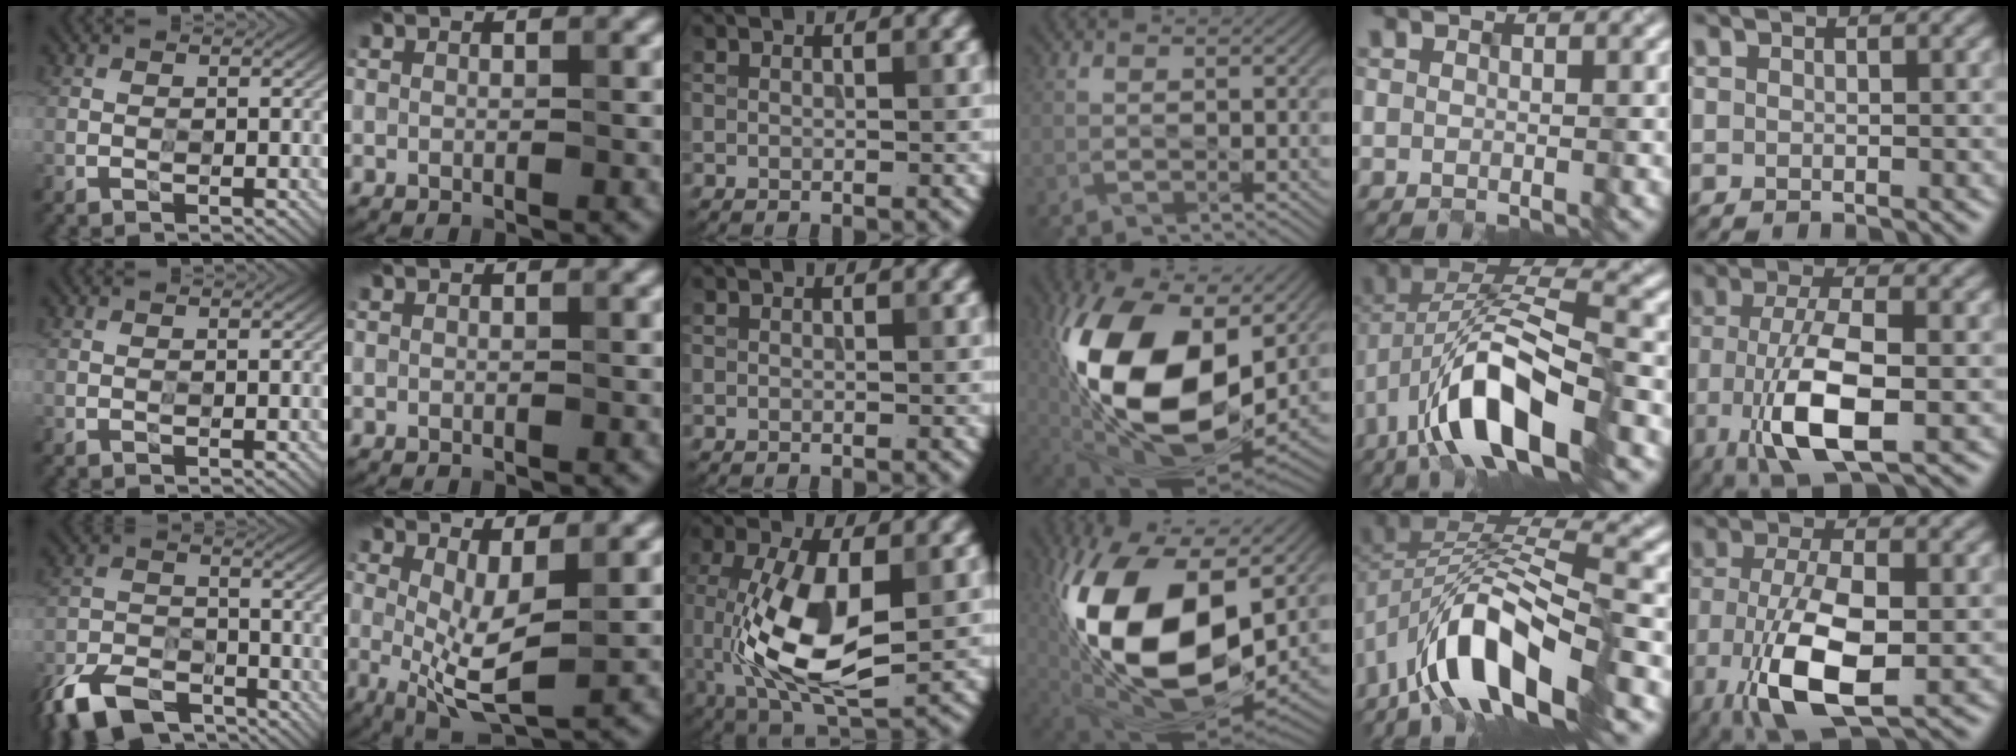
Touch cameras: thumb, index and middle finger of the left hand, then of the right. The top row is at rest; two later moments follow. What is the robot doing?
{"motion": "insert", "object": "pen cap and body"}